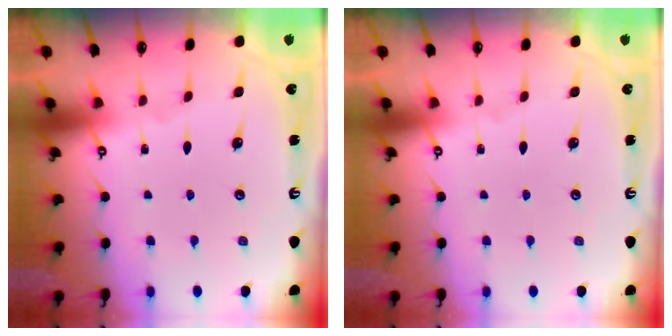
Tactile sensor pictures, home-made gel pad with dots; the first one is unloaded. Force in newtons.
{"total": 0.0}